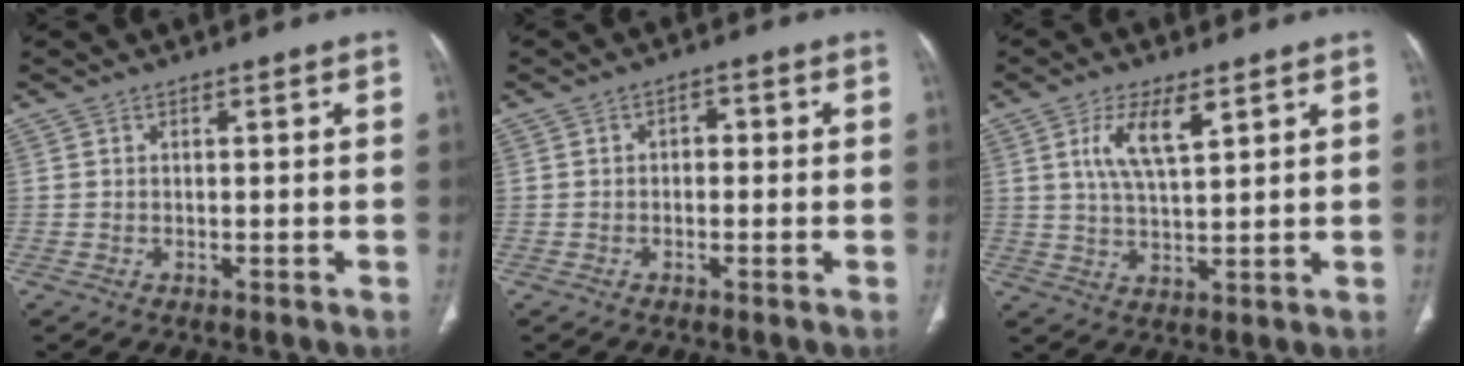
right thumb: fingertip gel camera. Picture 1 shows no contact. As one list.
[{"total": 2.1, "force": [-0.2, 1.5, 1.4], "torque": [-0.009, 0.010, -0.012]}, {"total": 7.8, "force": [3.5, 2.7, 6.4], "torque": [-0.122, -0.014, 0.072]}]